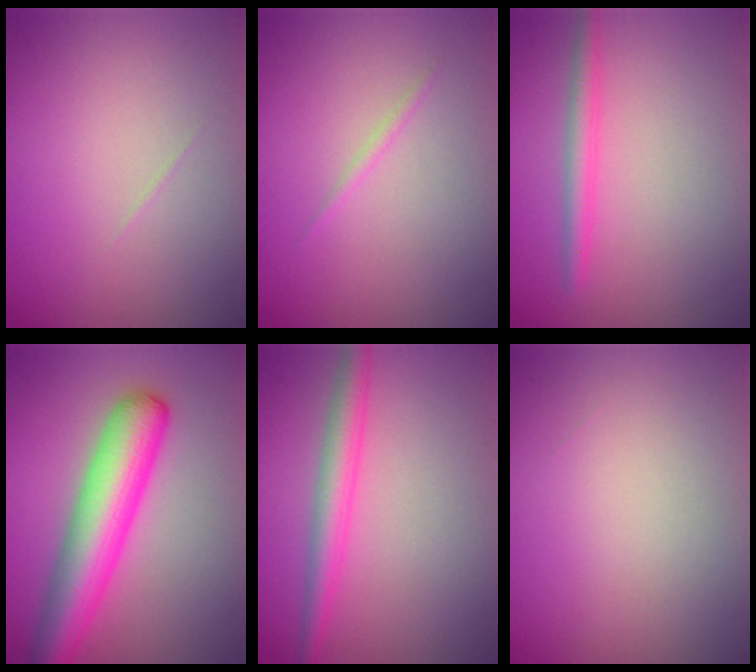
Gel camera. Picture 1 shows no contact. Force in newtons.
{"total": 0.6, "press": 0.6, "slide": 0.1}
{"total": 1.9, "press": 1.9, "slide": 0.2}
{"total": 7.4, "press": 7.4, "slide": 0.2}
{"total": 3.0, "press": 3.0, "slide": 0.1}
{"total": 0.0}